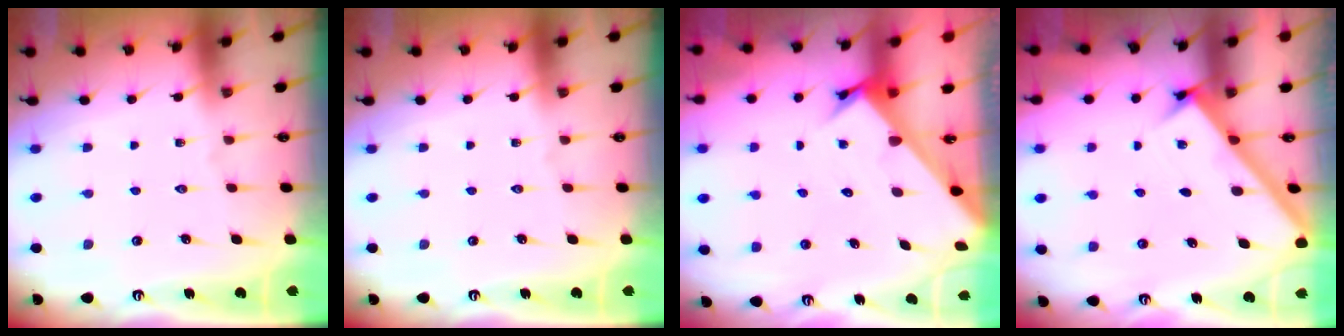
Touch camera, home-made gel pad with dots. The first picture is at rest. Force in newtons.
{"total": 0.0}
{"total": 2.6, "press": 2.6, "slide": 0.2}
{"total": 2.6, "press": 2.6, "slide": 0.3}